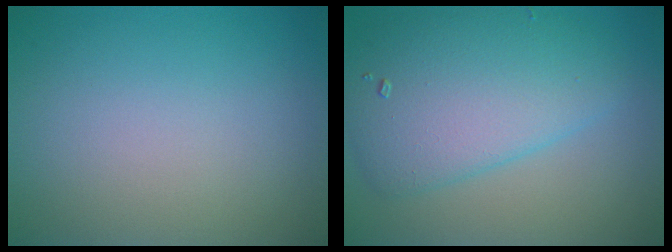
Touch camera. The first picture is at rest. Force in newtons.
{"total": 6.7, "press": 6.7, "slide": 0.1}